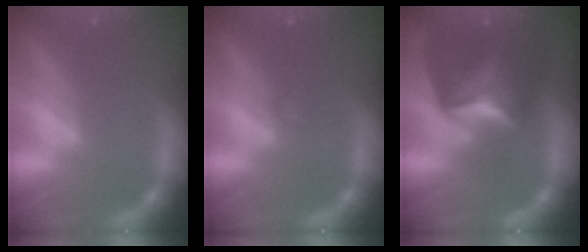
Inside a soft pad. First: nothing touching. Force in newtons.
{"total": 0.9}
{"total": 7.9}